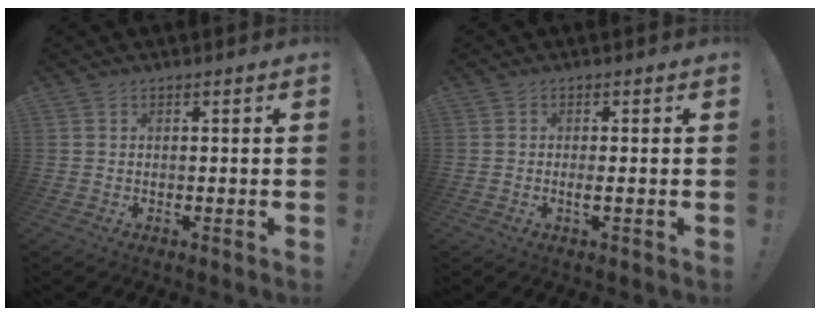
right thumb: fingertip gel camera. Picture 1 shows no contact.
{"total": 1.8, "force": [-0.1, -0.2, 1.7], "torque": [-0.022, -0.007, -0.006]}